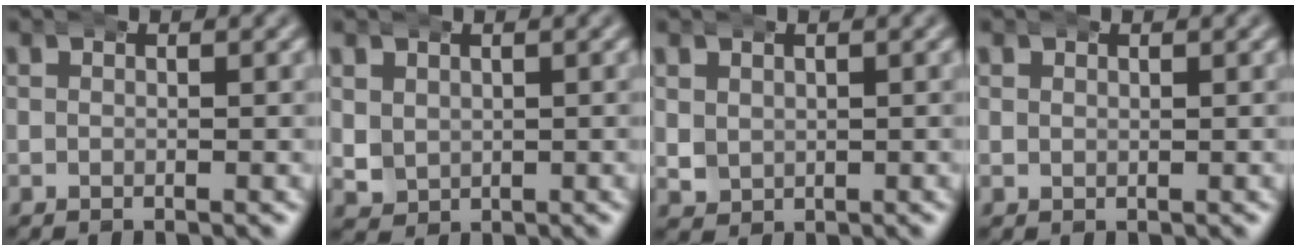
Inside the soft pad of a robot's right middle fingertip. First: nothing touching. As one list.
[{"total": 2.3, "force": [0.9, 1.9, 0.8], "torque": [-0.037, -0.013, 0.027]}, {"total": 1.7, "force": [0.8, 1.4, 0.5], "torque": [-0.029, -0.011, 0.024]}, {"total": 0.6, "force": [0.5, 0.2, 0.0], "torque": [-0.004, -0.005, 0.013]}]